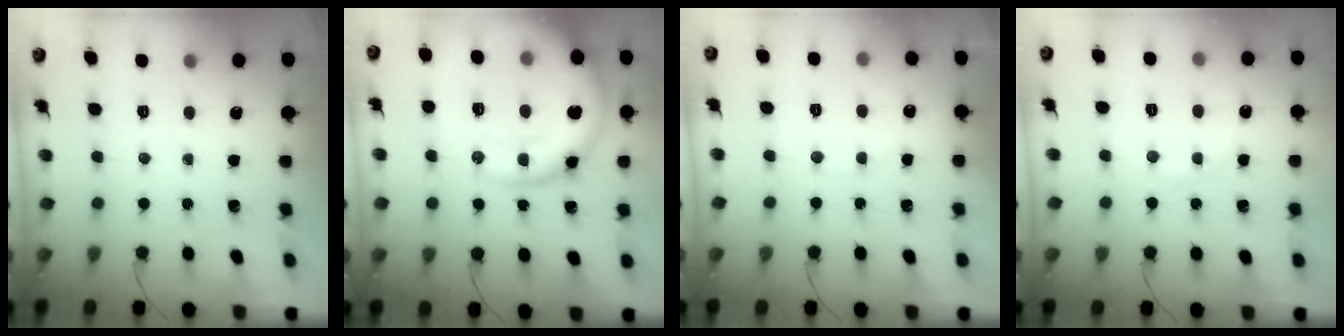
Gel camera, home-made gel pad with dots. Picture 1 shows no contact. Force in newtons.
{"total": 18.3, "press": 18.2, "slide": 2.2}
{"total": 6.8, "press": 6.7, "slide": 1.2}
{"total": 5.2, "press": 5.1, "slide": 1.0}